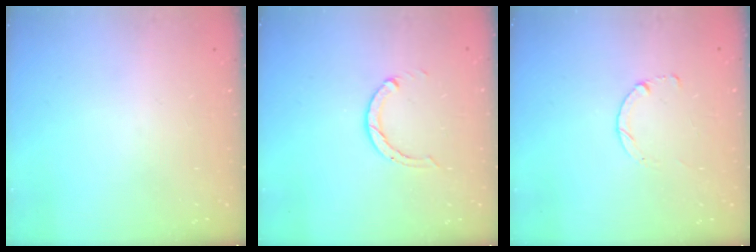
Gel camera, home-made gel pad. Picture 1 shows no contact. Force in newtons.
{"total": 3.2, "press": 3.1, "slide": 0.4}
{"total": 0.0}